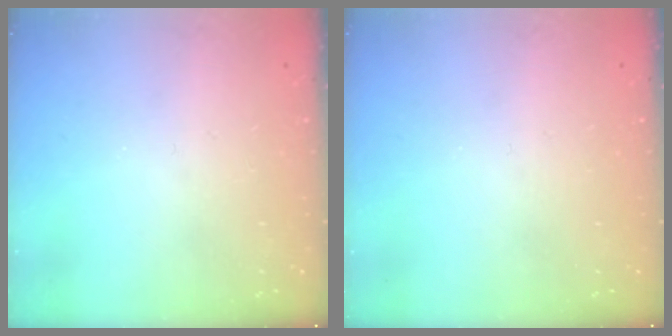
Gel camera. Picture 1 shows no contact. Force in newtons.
{"total": 0.0}